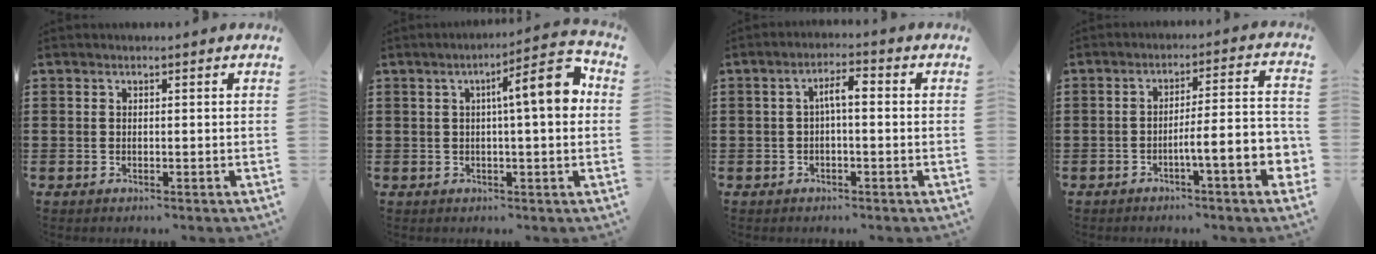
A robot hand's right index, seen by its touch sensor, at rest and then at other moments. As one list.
[{"total": 8.8, "force": [1.6, 1.3, 8.5], "torque": [-0.130, -0.006, 0.014]}, {"total": 3.5, "force": [-0.1, 0.9, 3.4], "torque": [-0.065, 0.012, -0.006]}, {"total": 7.9, "force": [-3.1, 0.8, 7.3], "torque": [-0.120, -0.006, -0.055]}]